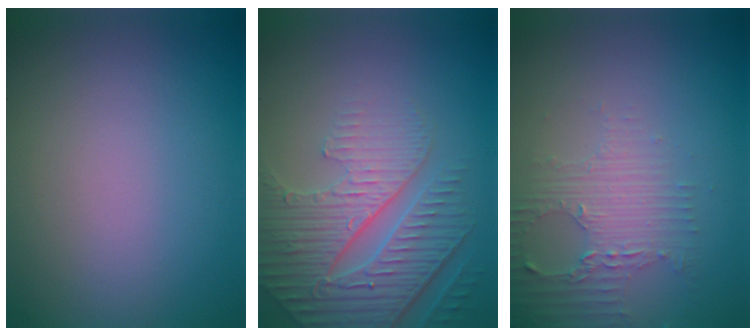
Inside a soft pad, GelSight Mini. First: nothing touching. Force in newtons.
{"total": 6.1, "press": 4.9, "slide": 3.5}
{"total": 3.5, "press": 2.6, "slide": 2.4}